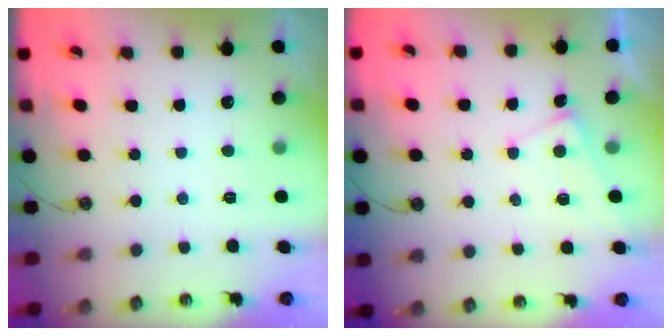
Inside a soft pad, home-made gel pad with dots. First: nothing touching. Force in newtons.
{"total": 2.8, "press": 2.8, "slide": 0.1}